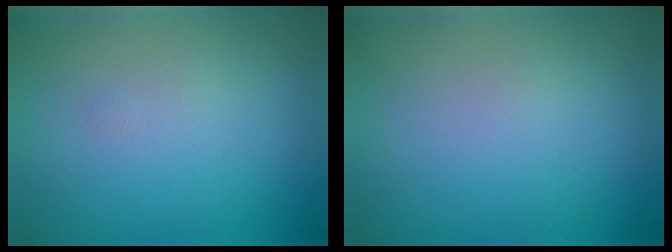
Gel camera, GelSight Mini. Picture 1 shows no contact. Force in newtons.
{"total": 0.0}